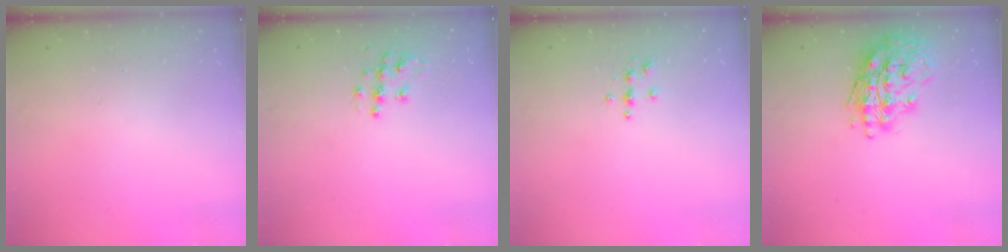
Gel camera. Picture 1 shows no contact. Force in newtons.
{"total": 9.9, "press": 9.9, "slide": 0.7}
{"total": 3.8, "press": 3.8, "slide": 0.4}
{"total": 17.6, "press": 17.5, "slide": 2.3}